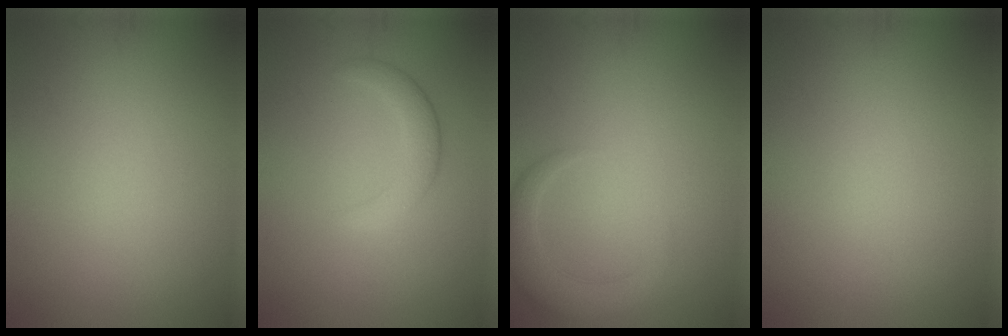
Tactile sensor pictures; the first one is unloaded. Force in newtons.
{"total": 2.4, "press": 2.4, "slide": 0.2}
{"total": 3.3, "press": 3.3, "slide": 0.3}
{"total": 0.0}